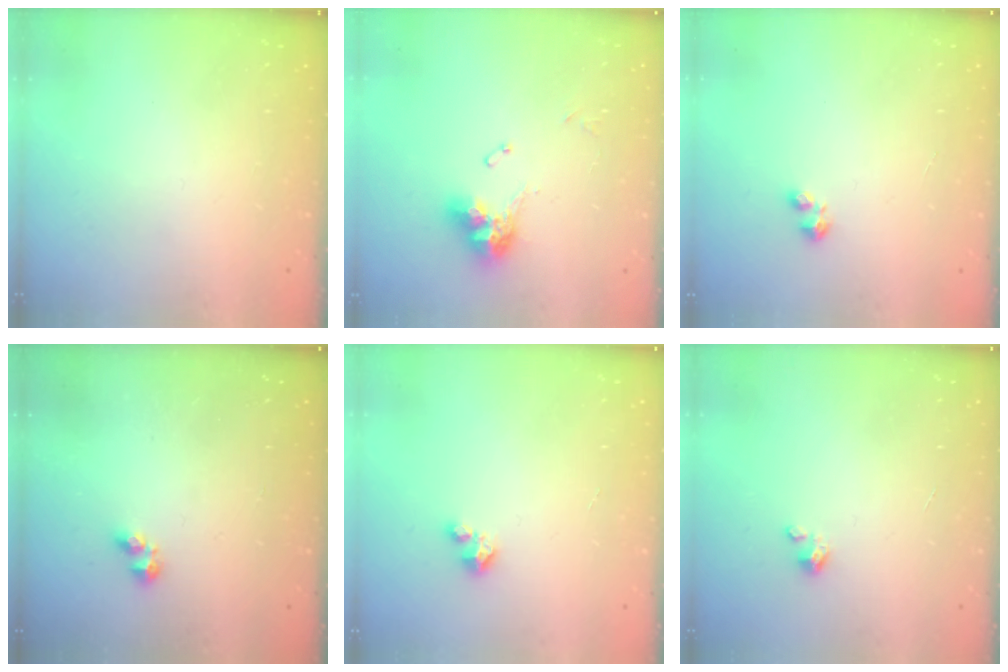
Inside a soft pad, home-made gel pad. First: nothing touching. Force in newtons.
{"total": 10.2, "press": 10.1, "slide": 1.0}
{"total": 1.5, "press": 1.5, "slide": 0.3}
{"total": 2.8, "press": 2.7, "slide": 0.5}
{"total": 1.5, "press": 1.5, "slide": 0.2}
{"total": 2.0, "press": 1.9, "slide": 0.3}